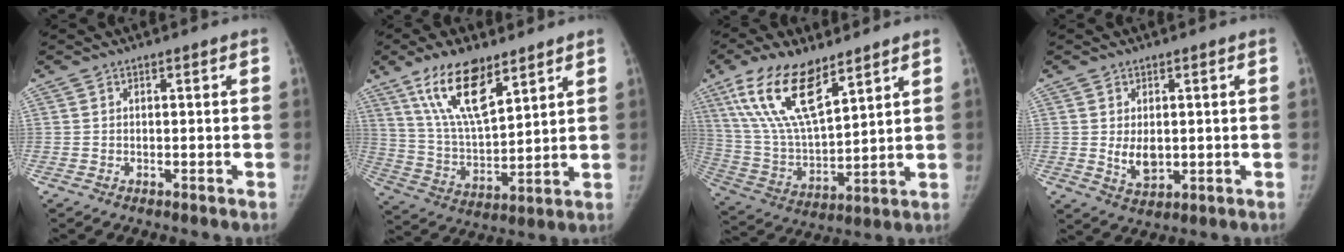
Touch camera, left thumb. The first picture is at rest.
{"total": 15.2, "force": [9.3, 5.8, 10.4], "torque": [-0.167, -0.044, 0.182]}
{"total": 17.8, "force": [10.5, 6.9, 12.7], "torque": [-0.228, -0.041, 0.208]}
{"total": 5.0, "force": [0.1, 3.4, 3.7], "torque": [-0.046, -0.011, 0.013]}